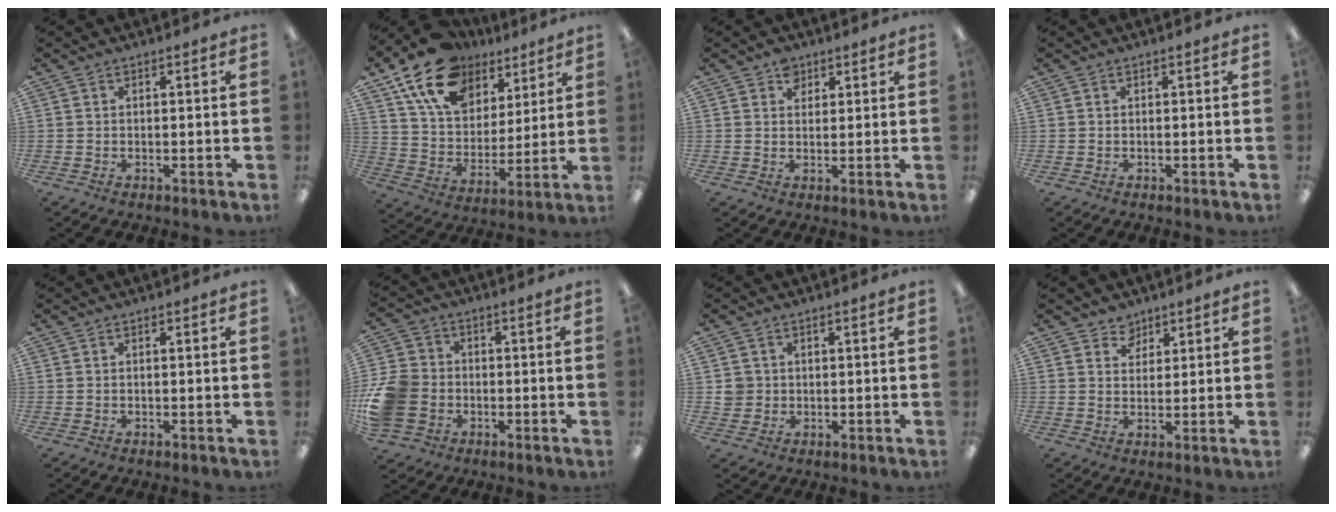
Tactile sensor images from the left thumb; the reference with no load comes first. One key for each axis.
{"total": 18.6, "fx": 11.7, "fy": 11.9, "fz": 8.3, "tx": -0.160, "ty": -0.047, "tz": 0.218}
{"total": 3.6, "fx": 2.3, "fy": 2.5, "fz": 1.2, "tx": -0.004, "ty": -0.005, "tz": 0.038}
{"total": 0.0}
{"total": 0.0}
{"total": 11.6, "fx": -2.5, "fy": 9.6, "fz": 5.9, "tx": -0.134, "ty": 0.030, "tz": -0.043}
{"total": 3.1, "fx": 0.4, "fy": 3.0, "fz": 0.5, "tx": -0.007, "ty": 0.002, "tz": 0.006}
{"total": 4.1, "fx": 3.2, "fy": 2.5, "fz": 0.3, "tx": 0.007, "ty": -0.019, "tz": 0.056}